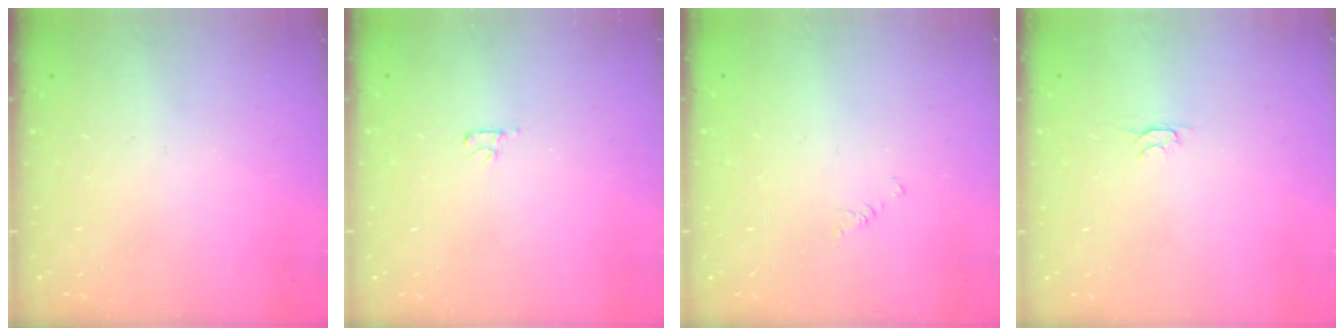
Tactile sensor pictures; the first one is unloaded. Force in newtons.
{"total": 2.5, "press": 2.4, "slide": 0.3}
{"total": 1.2, "press": 1.2, "slide": 0.2}
{"total": 2.4, "press": 2.3, "slide": 0.5}